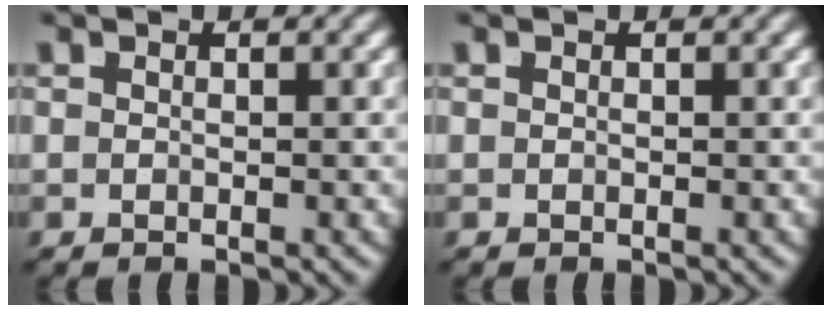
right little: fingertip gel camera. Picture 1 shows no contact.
{"total": 0.0}